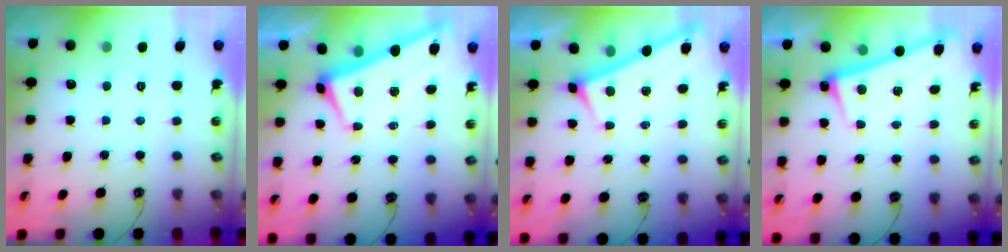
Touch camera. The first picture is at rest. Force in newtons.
{"total": 1.2, "press": 0.3, "slide": 1.1}
{"total": 3.0, "press": 3.0, "slide": 0.2}
{"total": 2.6, "press": 2.5, "slide": 0.9}